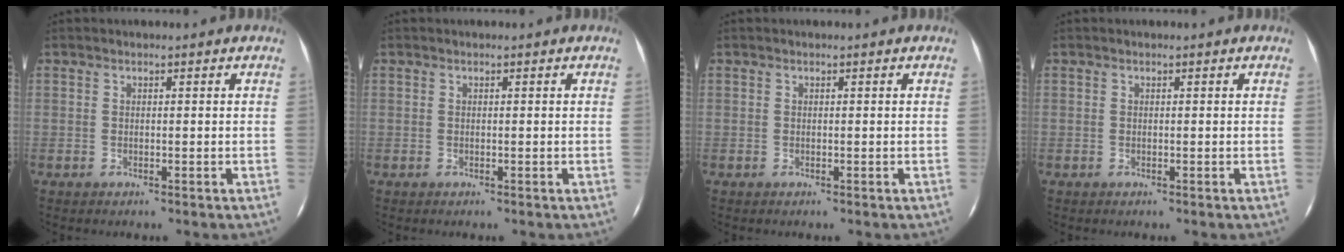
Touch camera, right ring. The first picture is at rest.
{"total": 0.0}
{"total": 0.0}
{"total": 0.0}